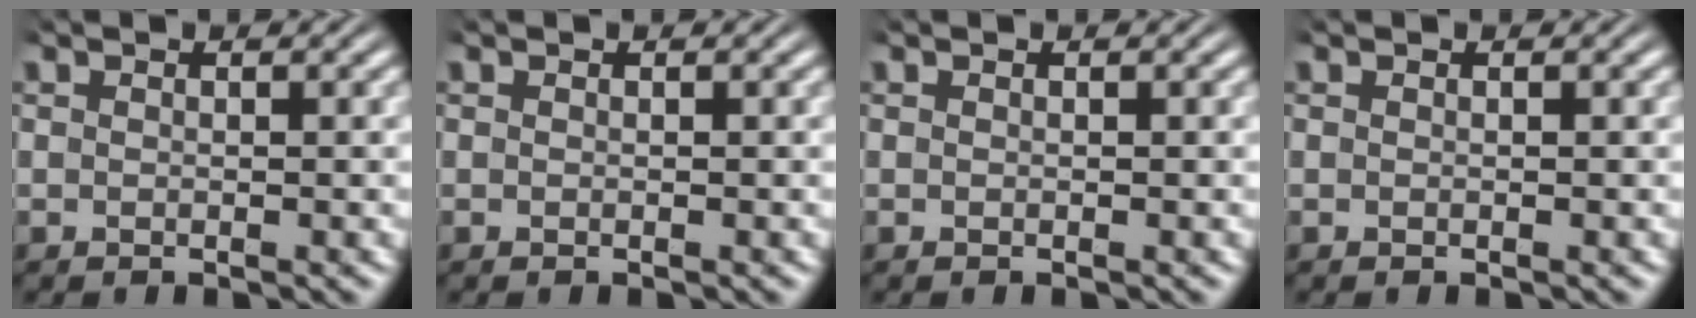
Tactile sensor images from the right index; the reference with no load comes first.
{"total": 0.0}
{"total": 0.0}
{"total": 0.0}